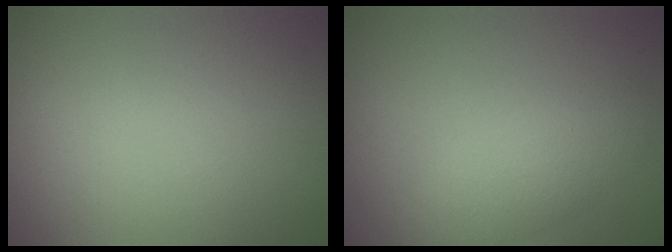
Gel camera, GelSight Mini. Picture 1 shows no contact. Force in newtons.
{"total": 2.9, "press": 2.9, "slide": 0.3}